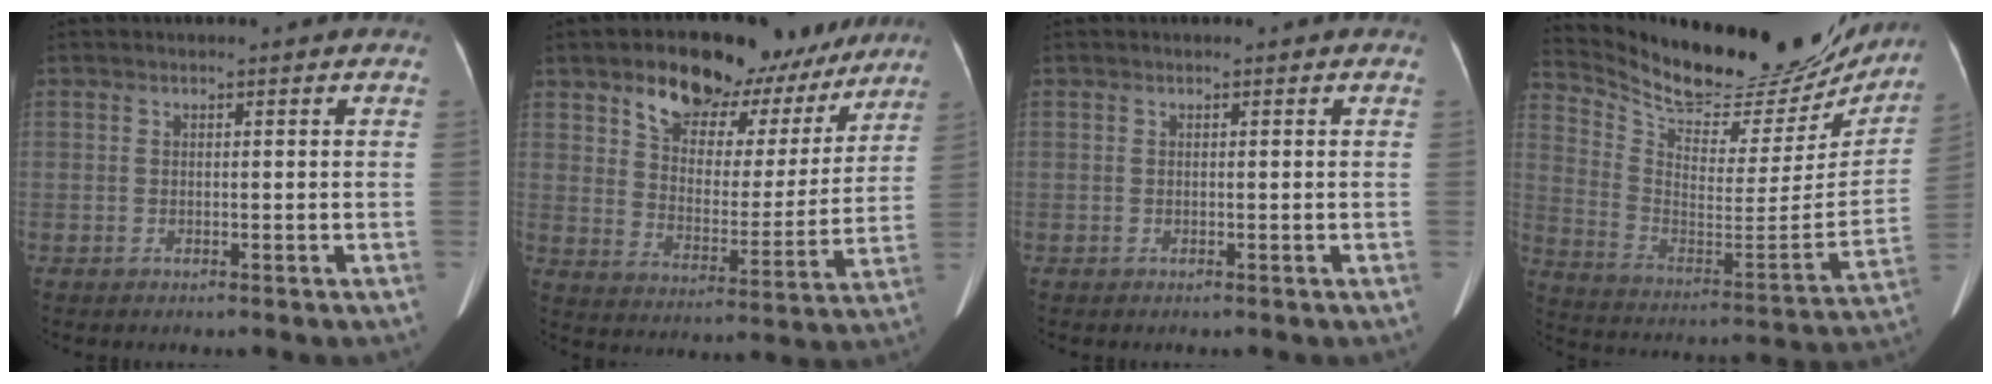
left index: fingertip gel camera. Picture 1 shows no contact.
{"total": 17.6, "force": [12.9, 8.8, 8.2], "torque": [-0.097, 0.026, 0.182]}
{"total": 0.0}
{"total": 25.5, "force": [22.8, 7.9, 8.3], "torque": [-0.152, -0.036, 0.329]}